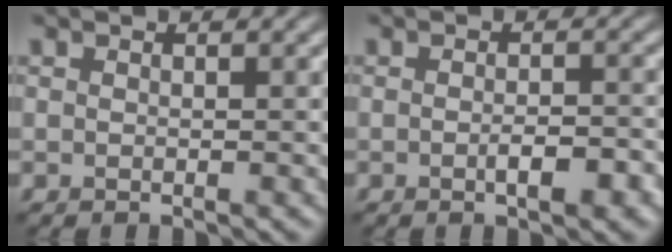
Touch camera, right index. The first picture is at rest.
{"total": 2.8, "force": [-0.9, 0.8, 2.5], "torque": [-0.041, -0.002, -0.012]}